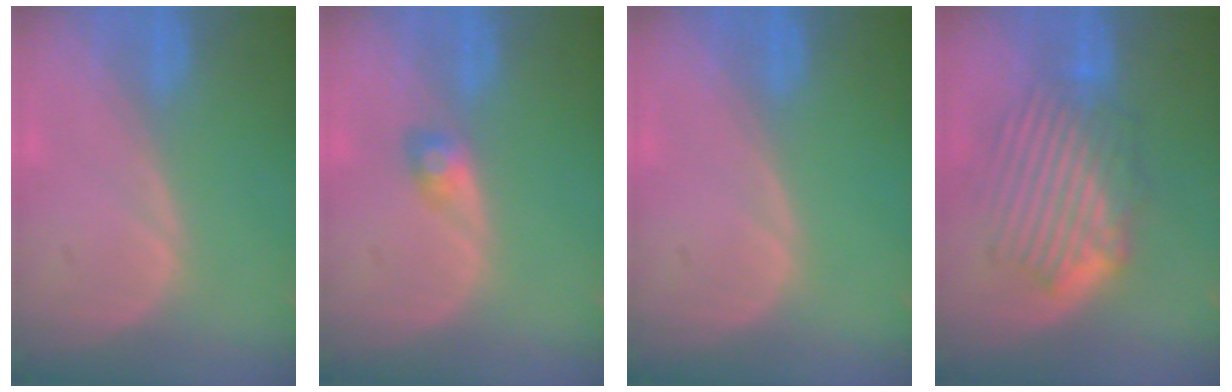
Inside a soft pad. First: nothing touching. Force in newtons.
{"total": 2.1, "press": 2.1, "slide": 0.2}
{"total": 0.0}
{"total": 9.0, "press": 8.2, "slide": 3.6}